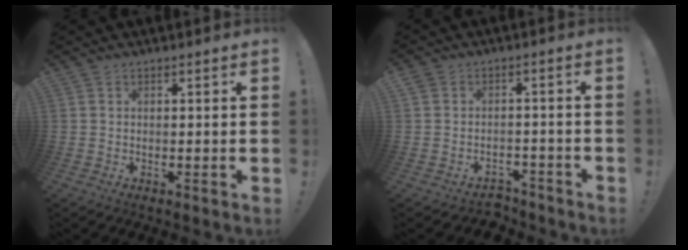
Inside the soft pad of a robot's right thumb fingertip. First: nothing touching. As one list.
[{"total": 4.0, "force": [-2.1, 3.3, 0.8], "torque": [-0.009, 0.015, -0.034]}]